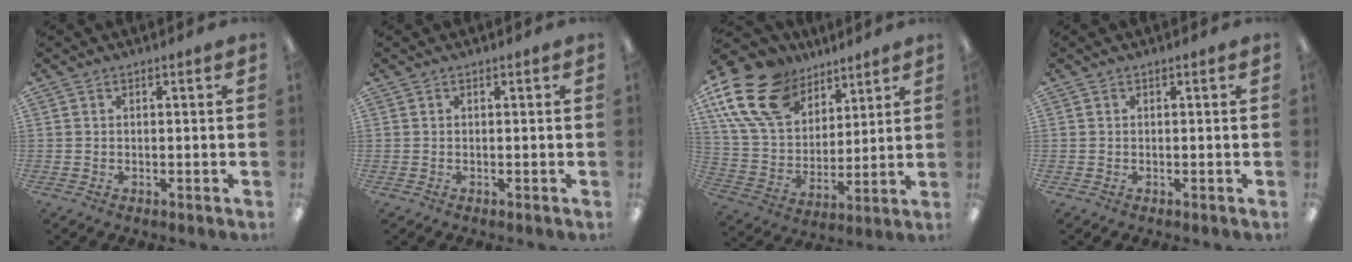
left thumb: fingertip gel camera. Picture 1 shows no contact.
{"total": 0.0}
{"total": 19.7, "force": [11.7, 12.4, 9.8], "torque": [-0.211, -0.045, 0.223]}
{"total": 0.0}